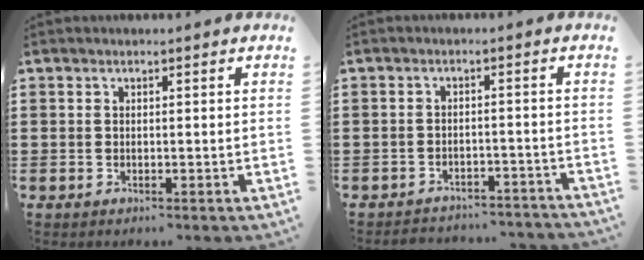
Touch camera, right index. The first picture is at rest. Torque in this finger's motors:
{"motor_torque": [-1.95, 0.03, -0.94, -0.21]}